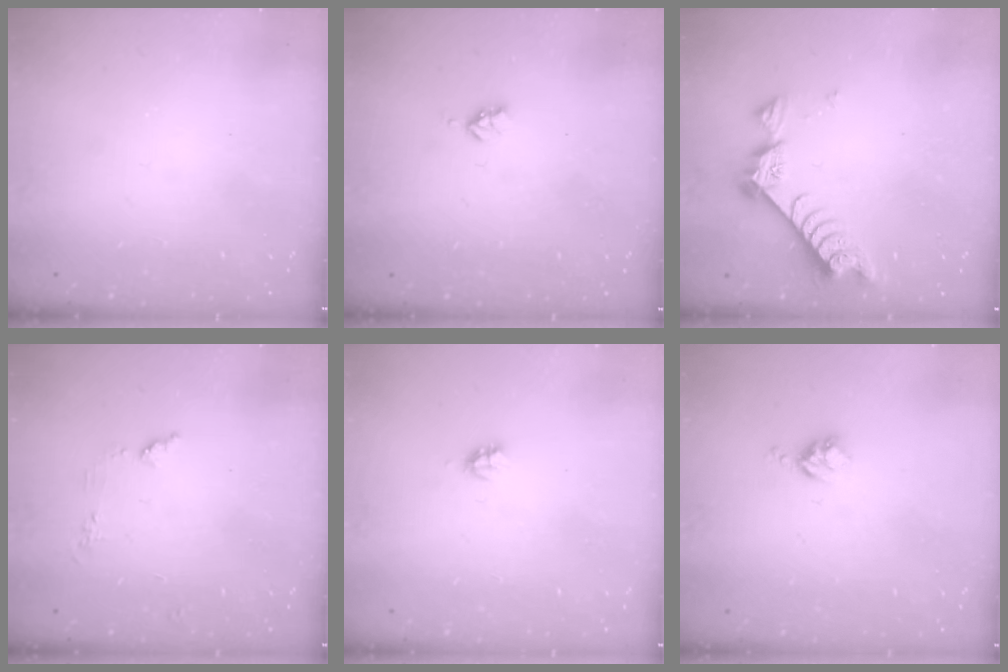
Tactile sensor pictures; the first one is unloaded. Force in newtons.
{"total": 2.9, "press": 2.9, "slide": 0.5}
{"total": 8.8, "press": 8.8, "slide": 0.8}
{"total": 5.3, "press": 5.2, "slide": 0.6}
{"total": 2.7, "press": 2.7, "slide": 0.2}
{"total": 3.6, "press": 3.6, "slide": 0.6}